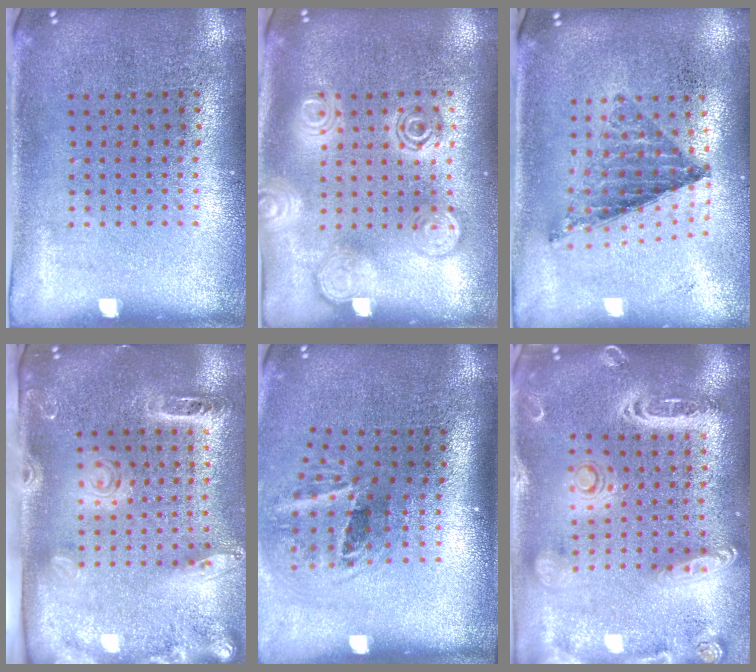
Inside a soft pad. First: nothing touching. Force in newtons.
{"total": 1.9, "press": 1.9, "slide": 0.2}
{"total": 0.8, "press": 0.8, "slide": 0.1}
{"total": 2.7, "press": 2.1, "slide": 1.8}
{"total": 2.0, "press": 1.2, "slide": 1.6}
{"total": 2.7, "press": 2.3, "slide": 1.4}